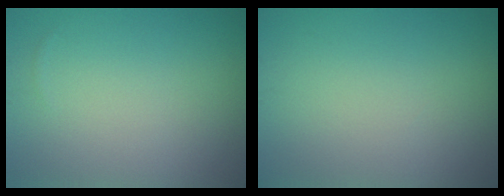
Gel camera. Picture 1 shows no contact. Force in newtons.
{"total": 0.0}